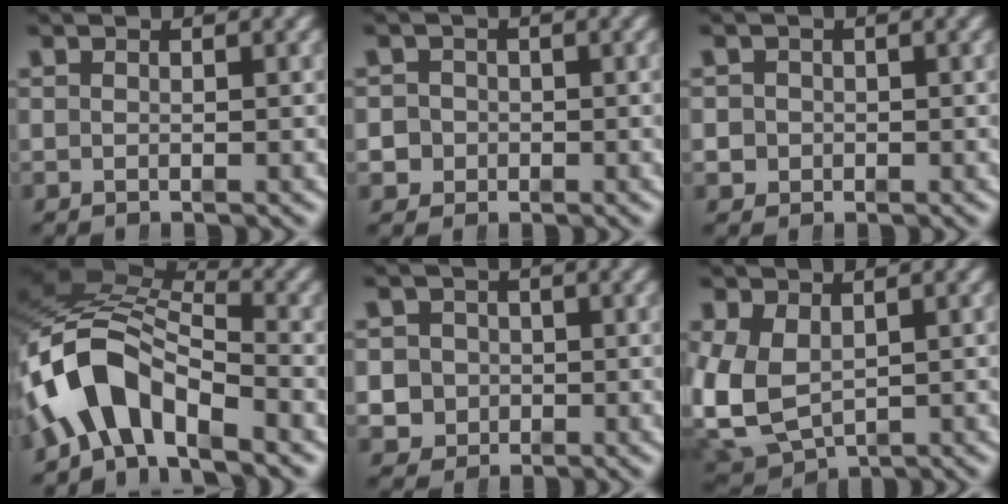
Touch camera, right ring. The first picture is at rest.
{"total": 4.0, "force": [-0.9, 3.8, 0.7], "torque": [-0.023, -0.014, -0.016]}
{"total": 2.5, "force": [-0.6, 2.5, 0.3], "torque": [-0.014, -0.008, -0.009]}
{"total": 8.2, "force": [-0.8, 5.5, 6.0], "torque": [-0.153, -0.014, -0.012]}
{"total": 6.4, "force": [-1.0, 6.1, 1.9], "torque": [-0.045, -0.019, -0.015]}
{"total": 8.9, "force": [-1.1, 7.8, 4.3], "torque": [-0.136, -0.046, 0.001]}